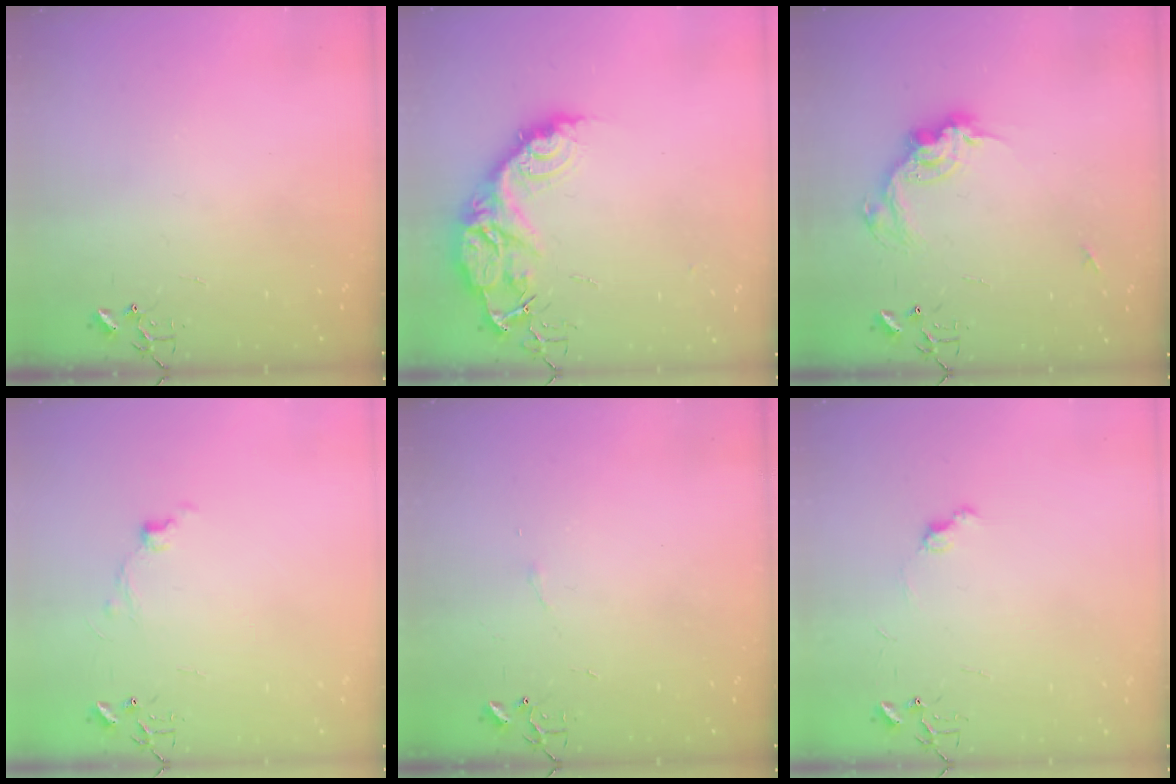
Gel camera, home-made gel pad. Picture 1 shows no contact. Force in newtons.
{"total": 16.1, "press": 16.0, "slide": 1.5}
{"total": 14.4, "press": 14.3, "slide": 1.1}
{"total": 6.8, "press": 6.8, "slide": 0.7}
{"total": 3.3, "press": 3.2, "slide": 0.6}
{"total": 5.8, "press": 5.7, "slide": 0.6}